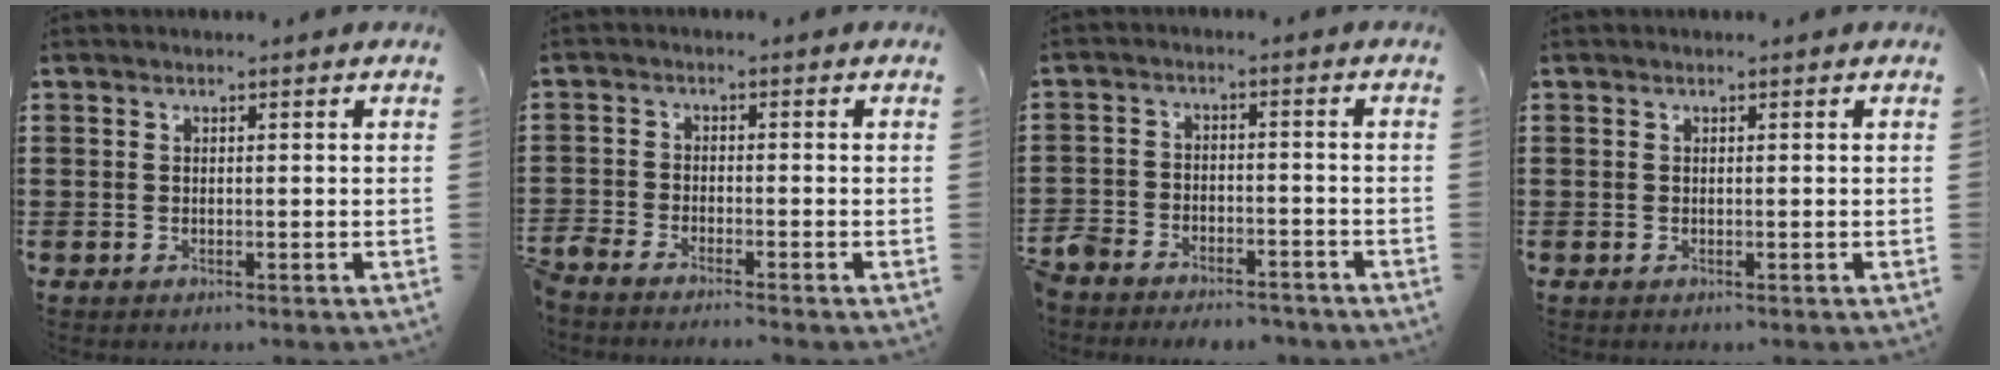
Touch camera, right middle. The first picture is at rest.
{"total": 2.6, "force": [-2.6, 0.0, 0.3], "torque": [-0.024, -0.009, -0.058]}
{"total": 4.8, "force": [-4.7, 1.1, 0.1], "torque": [-0.025, 0.001, -0.103]}
{"total": 0.0}